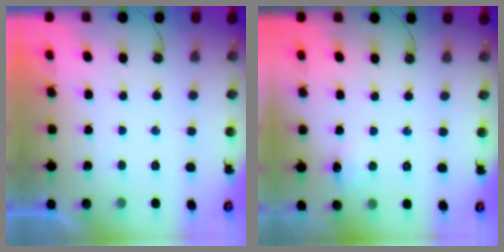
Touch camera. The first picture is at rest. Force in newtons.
{"total": 6.1, "press": 6.0, "slide": 1.1}